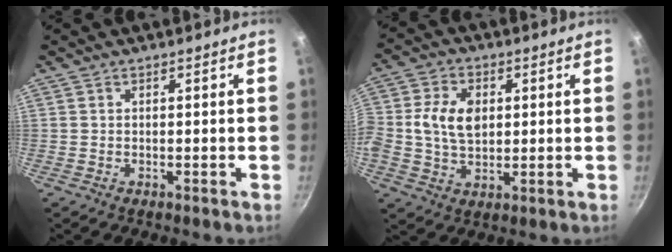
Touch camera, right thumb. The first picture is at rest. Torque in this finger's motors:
{"motor_torque": [1.92, 3.08, 0.98, 0.52, 0.47]}